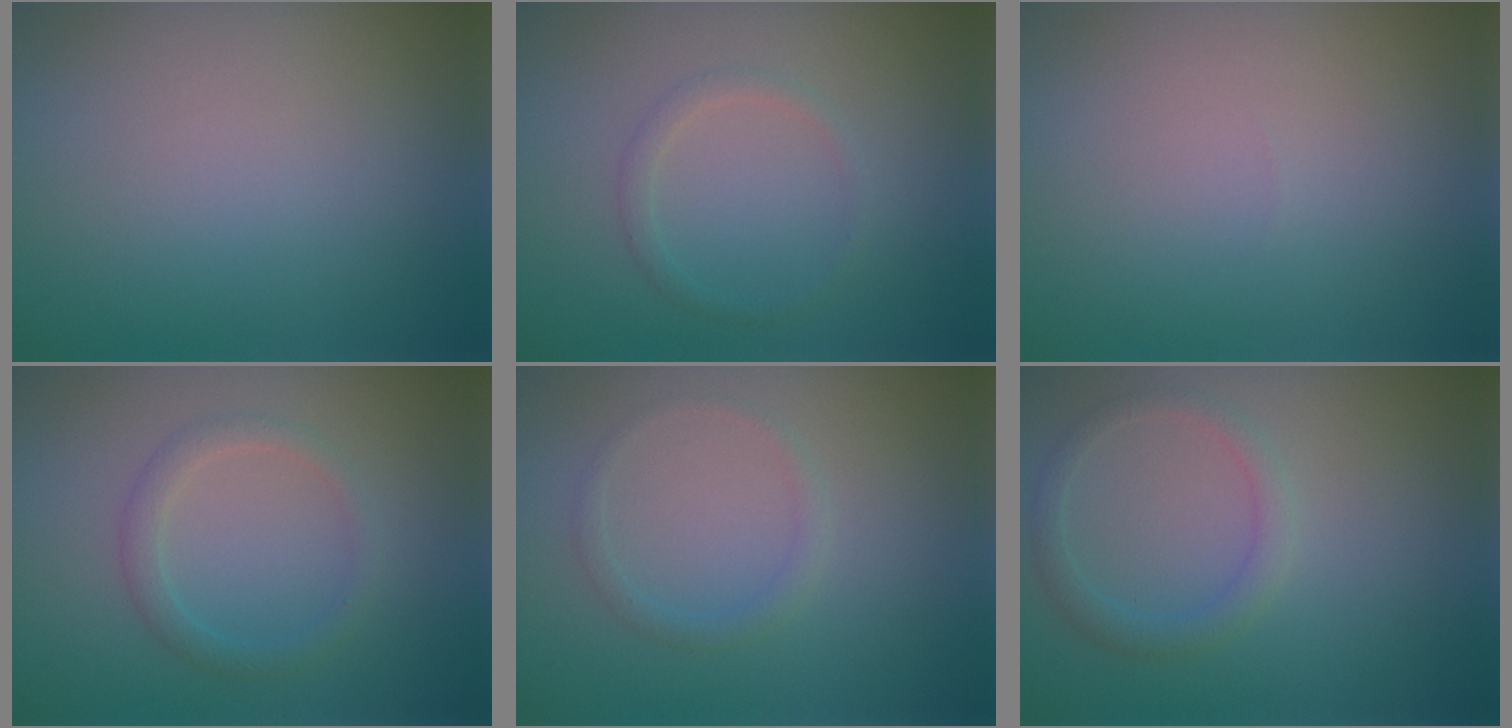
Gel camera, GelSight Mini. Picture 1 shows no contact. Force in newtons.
{"total": 1.2, "press": 1.2, "slide": 0.0}
{"total": 0.0}
{"total": 1.9, "press": 1.9, "slide": 0.1}
{"total": 1.2, "press": 1.2, "slide": 0.0}
{"total": 1.9, "press": 1.9, "slide": 0.1}